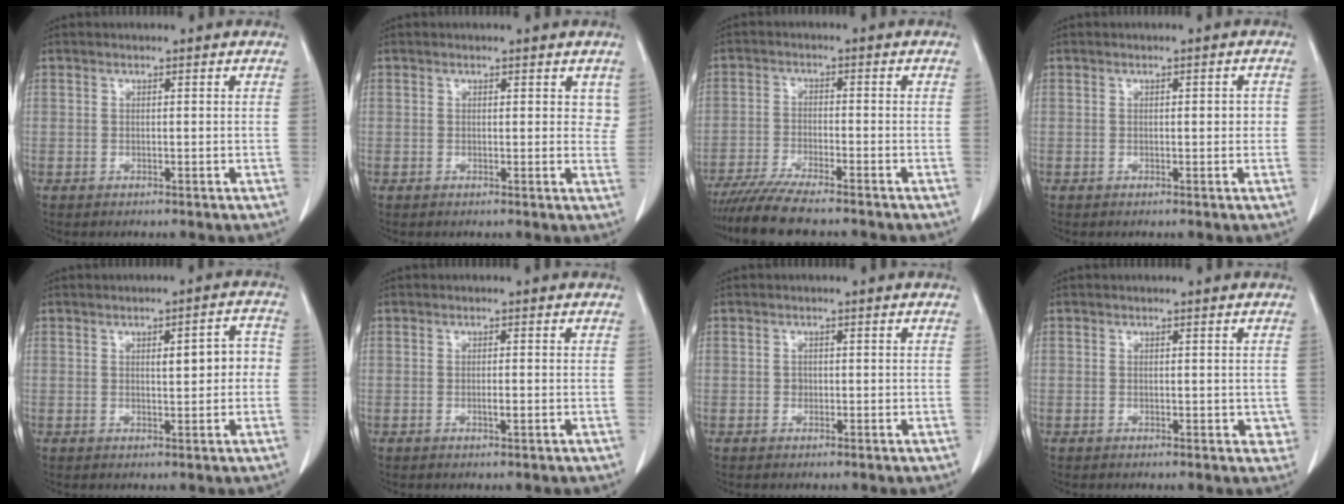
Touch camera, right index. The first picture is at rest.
{"total": 2.2, "force": [1.3, 1.4, 1.2], "torque": [0.001, -0.004, 0.011]}
{"total": 8.7, "force": [-7.6, 0.4, 4.4], "torque": [-0.068, -0.022, -0.125]}
{"total": 1.6, "force": [0.0, 0.7, 1.5], "torque": [-0.015, 0.002, -0.001]}
{"total": 4.8, "force": [0.2, 1.5, 4.6], "torque": [-0.062, 0.017, 0.004]}
{"total": 1.2, "force": [-0.3, 0.1, 1.1], "torque": [-0.022, -0.002, -0.005]}
{"total": 0.8, "force": [-0.1, 0.7, 0.3], "torque": [-0.002, 0.003, -0.002]}
{"total": 2.3, "force": [-0.1, 1.8, 1.5], "torque": [-0.001, 0.003, -0.001]}